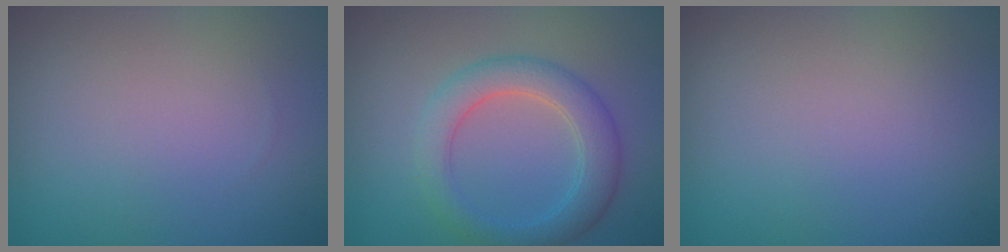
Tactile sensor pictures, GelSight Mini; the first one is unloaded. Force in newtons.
{"total": 4.3, "press": 4.2, "slide": 0.1}
{"total": 0.0}